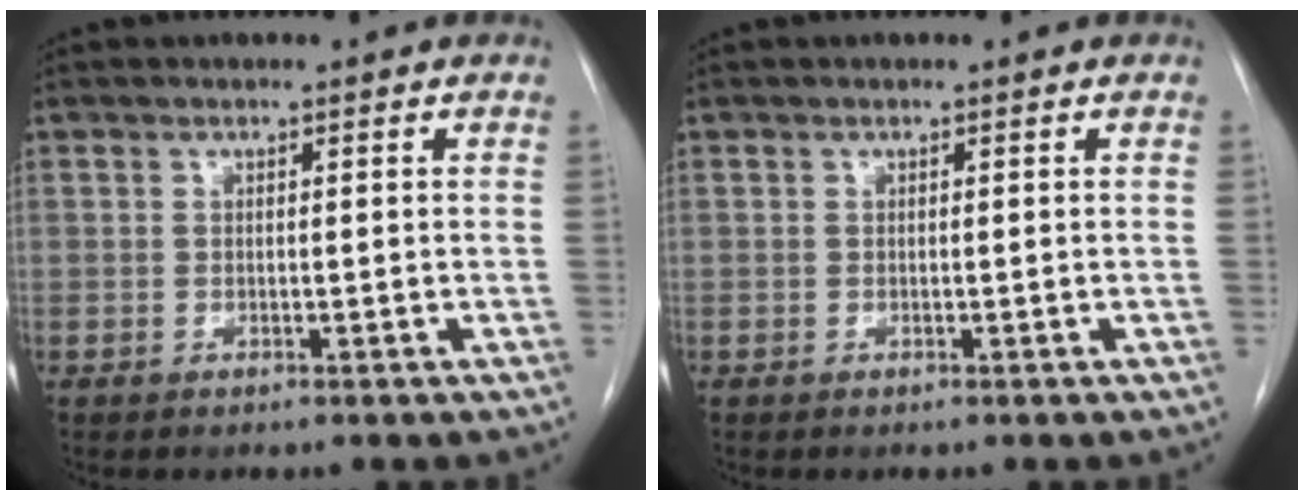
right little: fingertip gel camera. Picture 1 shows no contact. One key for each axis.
{"total": 0.0}